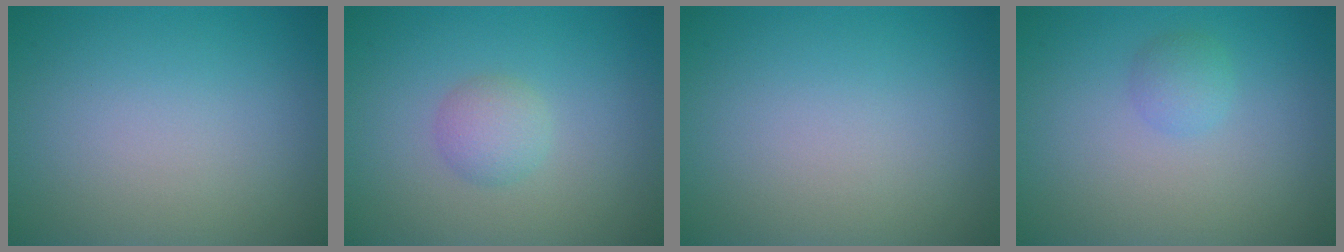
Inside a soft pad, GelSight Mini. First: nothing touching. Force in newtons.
{"total": 1.9, "press": 1.9, "slide": 0.1}
{"total": 0.0}
{"total": 1.3, "press": 1.3, "slide": 0.0}